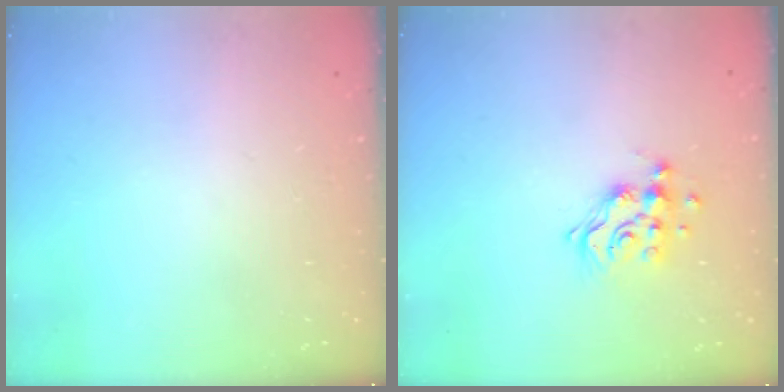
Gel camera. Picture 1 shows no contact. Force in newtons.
{"total": 10.8, "press": 10.8, "slide": 0.8}